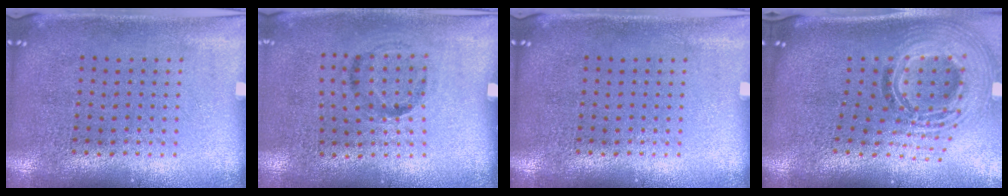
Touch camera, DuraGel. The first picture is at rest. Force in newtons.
{"total": 1.2, "press": 0.8, "slide": 0.9}
{"total": 0.0}
{"total": 2.1, "press": 1.6, "slide": 1.4}